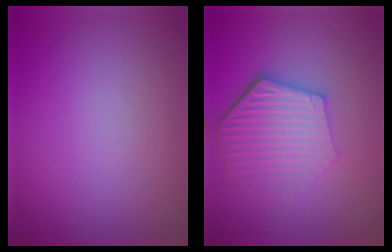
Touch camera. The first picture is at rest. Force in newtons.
{"total": 6.1, "press": 4.6, "slide": 4.0}